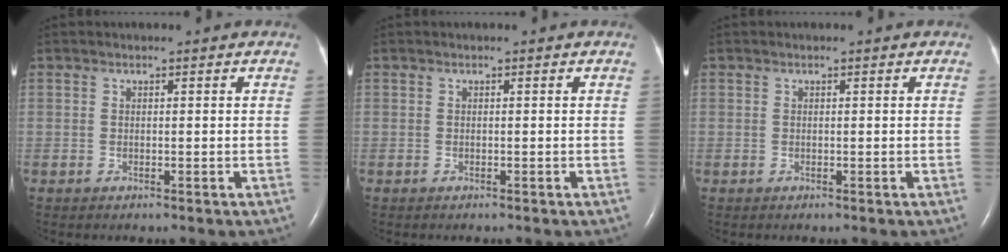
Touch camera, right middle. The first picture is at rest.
{"total": 0.0}
{"total": 0.0}